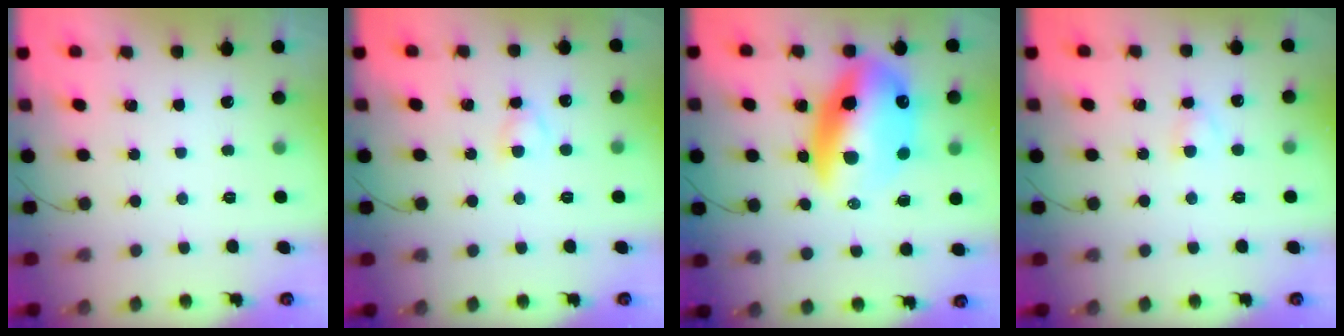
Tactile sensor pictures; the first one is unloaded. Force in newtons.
{"total": 2.8, "press": 2.7, "slide": 0.8}
{"total": 20.9, "press": 20.2, "slide": 5.6}
{"total": 2.6, "press": 2.3, "slide": 1.0}